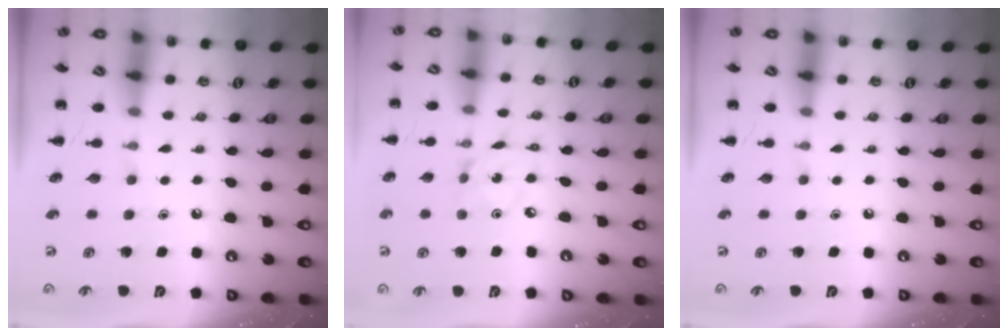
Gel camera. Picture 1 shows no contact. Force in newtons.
{"total": 2.3, "press": 2.3, "slide": 0.1}
{"total": 0.0}